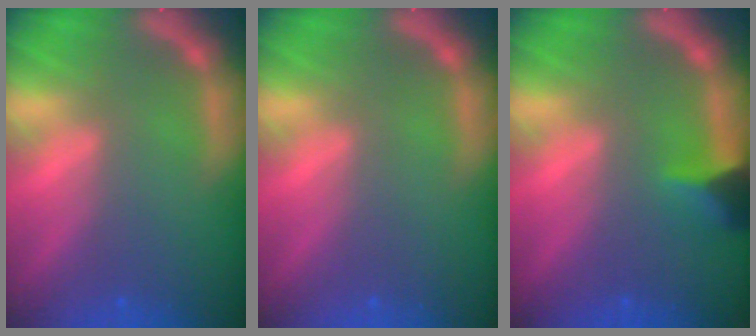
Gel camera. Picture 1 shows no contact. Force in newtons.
{"total": 0.0}
{"total": 2.9}